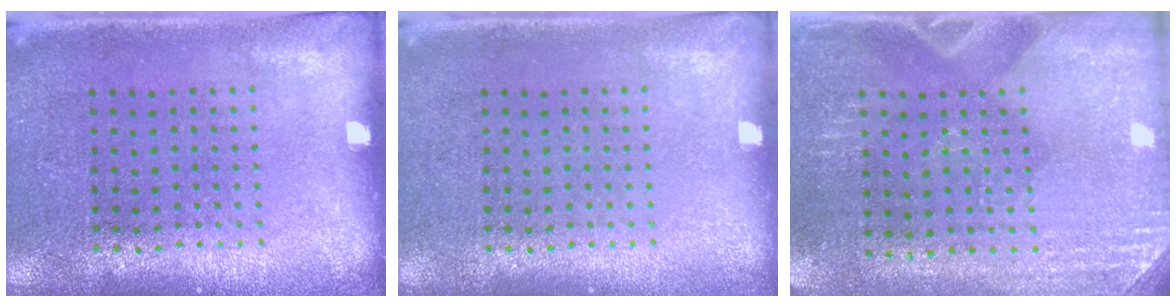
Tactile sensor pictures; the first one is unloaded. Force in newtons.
{"total": 0.0}
{"total": 2.8, "press": 2.5, "slide": 1.2}